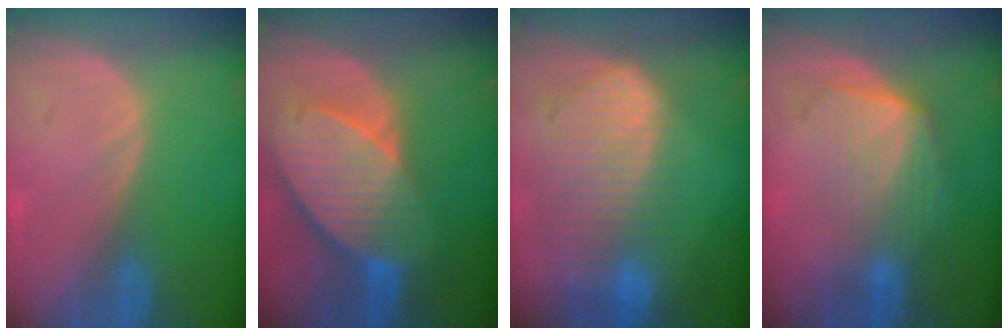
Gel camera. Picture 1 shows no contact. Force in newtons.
{"total": 10.5, "press": 9.1, "slide": 5.1}
{"total": 10.6, "press": 9.1, "slide": 5.3}
{"total": 7.2, "press": 6.5, "slide": 3.1}